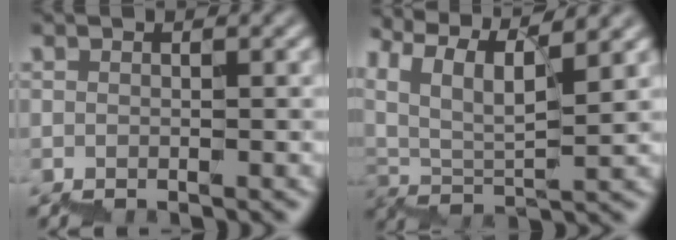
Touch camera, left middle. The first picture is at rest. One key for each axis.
{"total": 8.3, "fx": 6.9, "fy": 1.9, "fz": 4.2, "tx": -0.083, "ty": 0.018, "tz": 0.123}